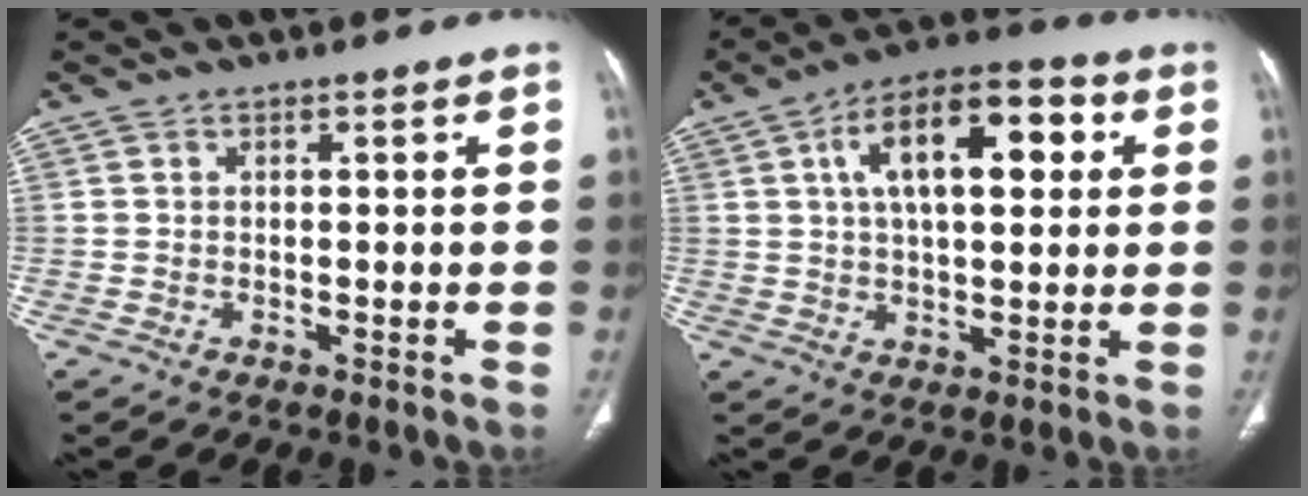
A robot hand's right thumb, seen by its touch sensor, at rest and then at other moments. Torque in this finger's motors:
{"motor_torque": [-0.20, 2.73, 1.84, 0.04, 0.49]}